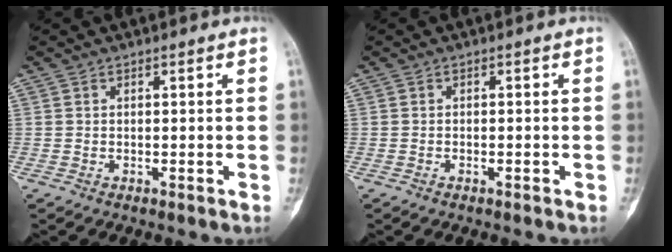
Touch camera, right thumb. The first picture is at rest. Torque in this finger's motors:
{"motor_torque": [-0.27, -0.01, 0.01, 0.17, -0.11]}